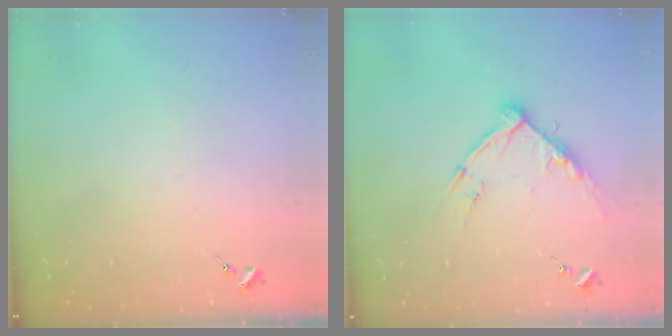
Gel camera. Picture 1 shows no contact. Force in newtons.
{"total": 10.7, "press": 10.6, "slide": 1.3}